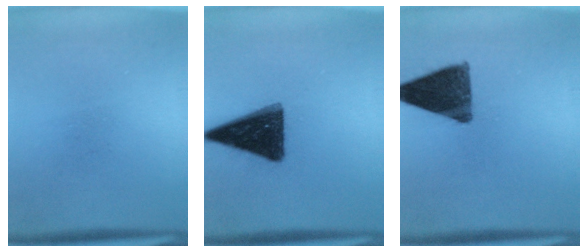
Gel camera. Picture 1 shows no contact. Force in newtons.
{"total": 15.4}
{"total": 12.2}